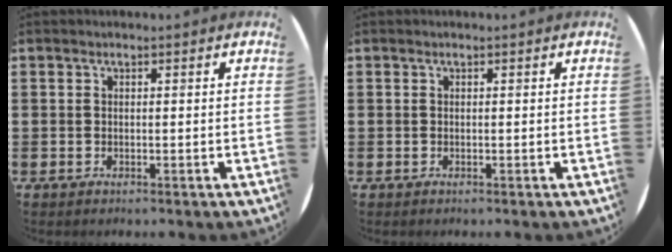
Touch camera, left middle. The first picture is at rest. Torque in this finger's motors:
{"motor_torque": [-0.10, 0.09, 0.00, 0.00]}